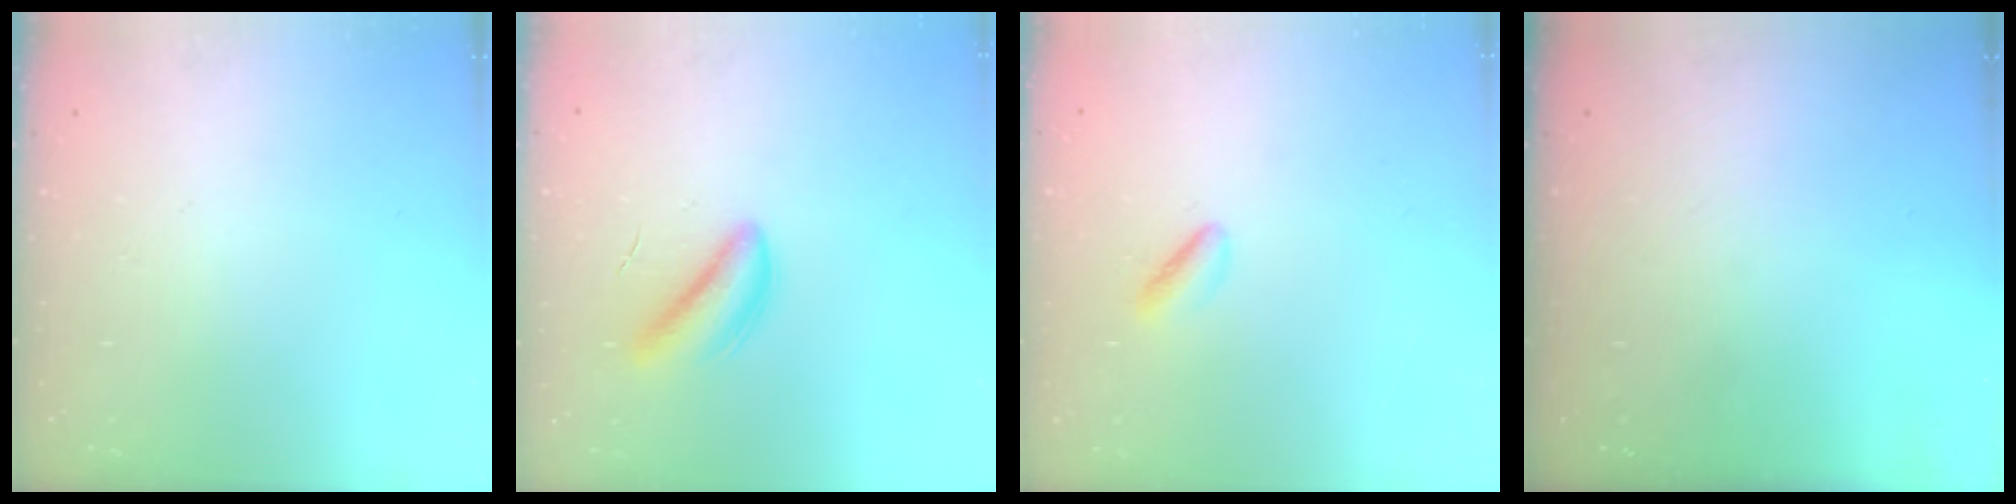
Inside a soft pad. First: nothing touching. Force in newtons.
{"total": 4.9, "press": 4.7, "slide": 1.4}
{"total": 2.5, "press": 2.4, "slide": 0.6}
{"total": 0.0}